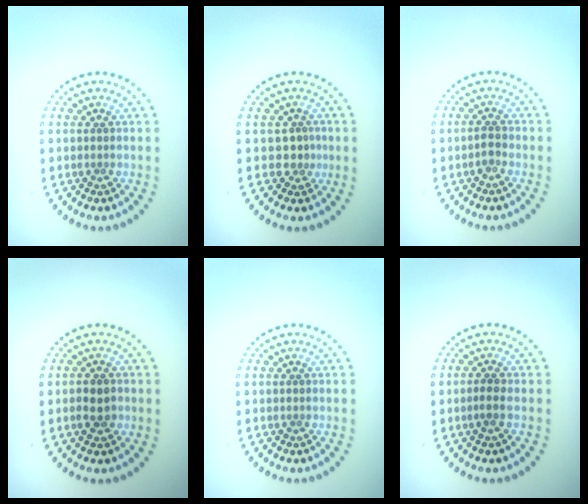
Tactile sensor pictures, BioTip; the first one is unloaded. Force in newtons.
{"total": 1.7, "press": 1.2, "slide": 1.1}
{"total": 1.2, "press": 1.1, "slide": 0.5}
{"total": 2.2, "press": 2.1, "slide": 0.5}
{"total": 0.0}
{"total": 0.8, "press": 0.6, "slide": 0.6}